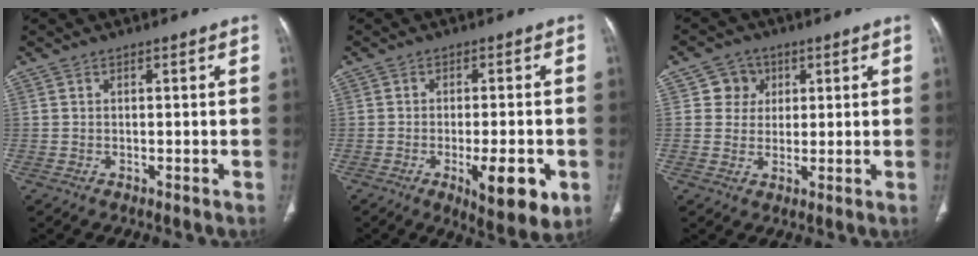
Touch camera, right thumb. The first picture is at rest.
{"total": 10.4, "force": [-3.5, 3.2, 9.2], "torque": [-0.119, -0.006, -0.046]}
{"total": 4.8, "force": [1.5, 4.5, 0.6], "torque": [0.018, 0.001, 0.019]}